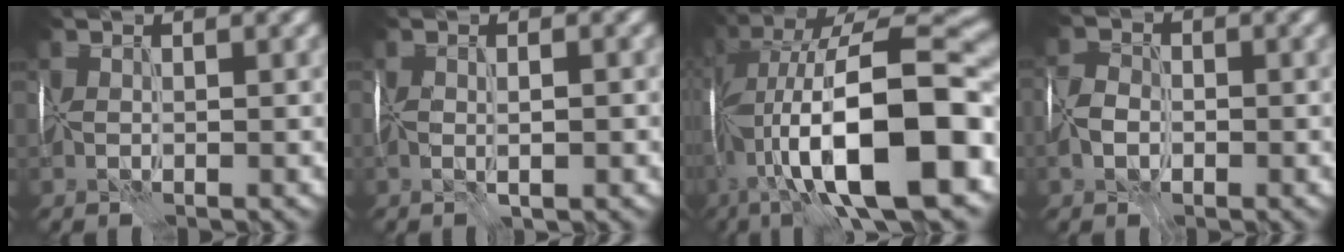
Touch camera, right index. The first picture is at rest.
{"total": 1.5, "force": [-0.9, 0.1, 1.2], "torque": [-0.023, -0.003, -0.017]}
{"total": 17.9, "force": [-4.4, 5.6, 16.4], "torque": [-0.285, 0.029, -0.072]}
{"total": 3.2, "force": [-1.5, 2.2, 1.8], "torque": [-0.038, 0.001, -0.036]}